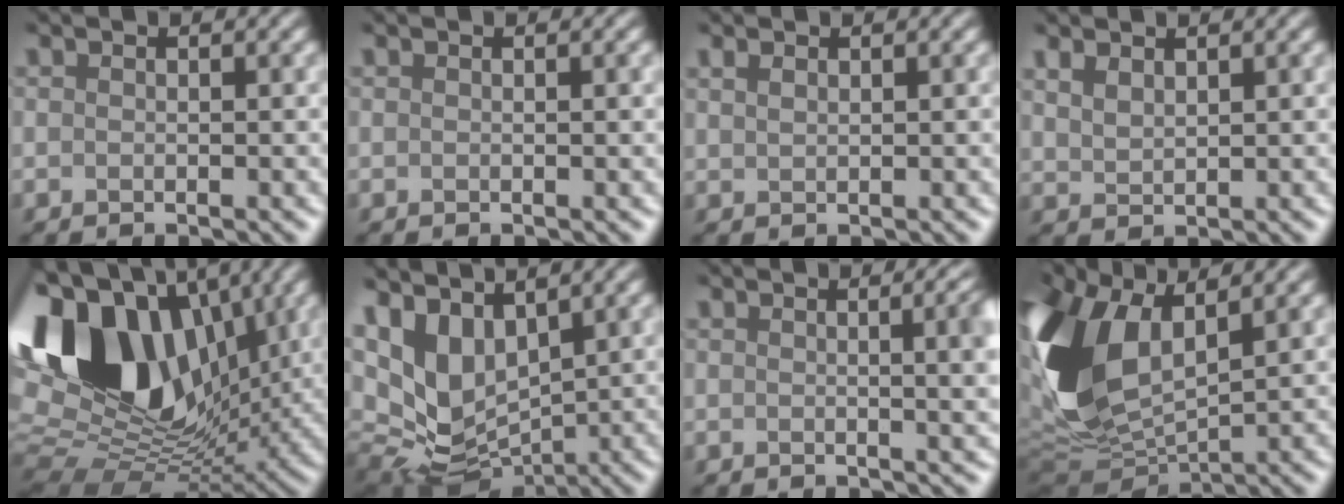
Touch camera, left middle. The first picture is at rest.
{"total": 0.7, "force": [0.2, 0.4, 0.5], "torque": [0.001, 0.003, -0.007]}
{"total": 1.0, "force": [1.0, 0.2, 0.1], "torque": [-0.001, 0.005, 0.016]}
{"total": 1.7, "force": [1.7, 0.1, -0.2], "torque": [-0.008, 0.002, 0.046]}
{"total": 16.2, "force": [5.3, 10.8, 10.8], "torque": [-0.227, 0.025, 0.088]}
{"total": 8.5, "force": [3.5, 5.1, 5.9], "torque": [-0.135, 0.003, 0.096]}
{"total": 6.8, "force": [0.7, 3.2, 5.9], "torque": [-0.019, 0.029, -0.012]}
{"total": 11.4, "force": [2.9, 6.7, 8.8], "torque": [-0.246, 0.004, 0.056]}